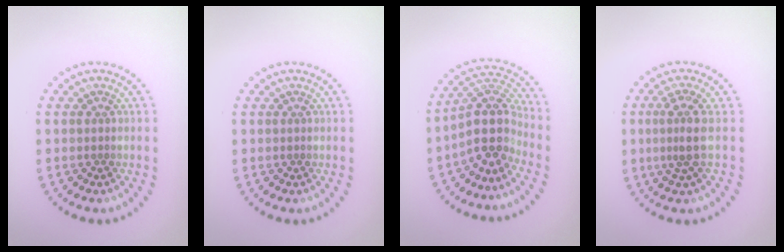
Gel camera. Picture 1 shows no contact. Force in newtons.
{"total": 0.0}
{"total": 4.7, "press": 3.8, "slide": 2.8}
{"total": 2.7, "press": 1.9, "slide": 1.9}